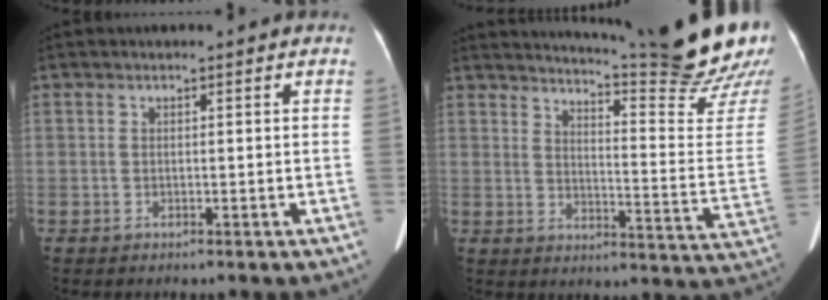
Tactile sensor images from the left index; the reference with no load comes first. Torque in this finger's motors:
{"motor_torque": [0.71, -1.43, 0.15, 0.04]}